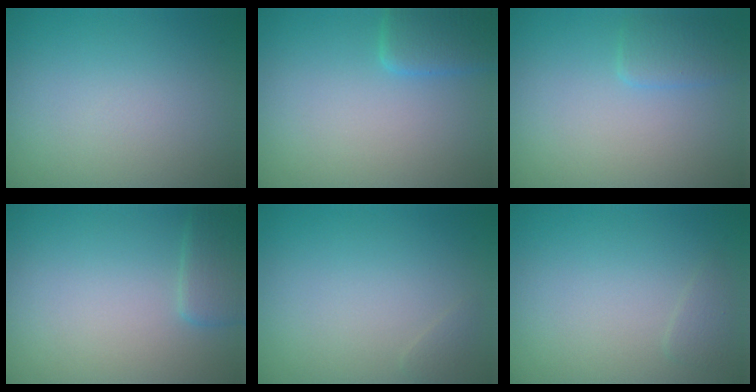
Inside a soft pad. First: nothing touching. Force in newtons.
{"total": 2.6, "press": 2.6, "slide": 0.2}
{"total": 1.7, "press": 1.7, "slide": 0.3}
{"total": 1.9, "press": 1.9, "slide": 0.2}
{"total": 0.5, "press": 0.5, "slide": 0.0}
{"total": 0.8, "press": 0.8, "slide": 0.1}